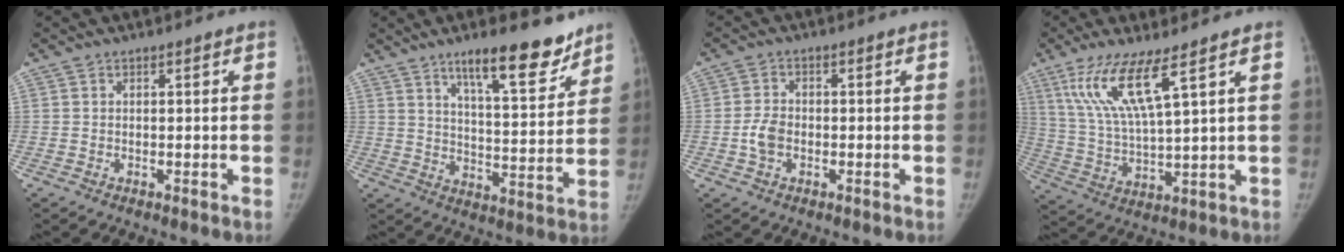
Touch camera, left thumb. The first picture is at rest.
{"total": 14.2, "force": [10.2, 3.7, 9.1], "torque": [-0.100, -0.071, 0.161]}
{"total": 3.9, "force": [-1.0, 2.8, 2.5], "torque": [-0.044, 0.006, -0.023]}
{"total": 11.7, "force": [6.5, 1.5, 9.6], "torque": [-0.206, -0.033, 0.138]}